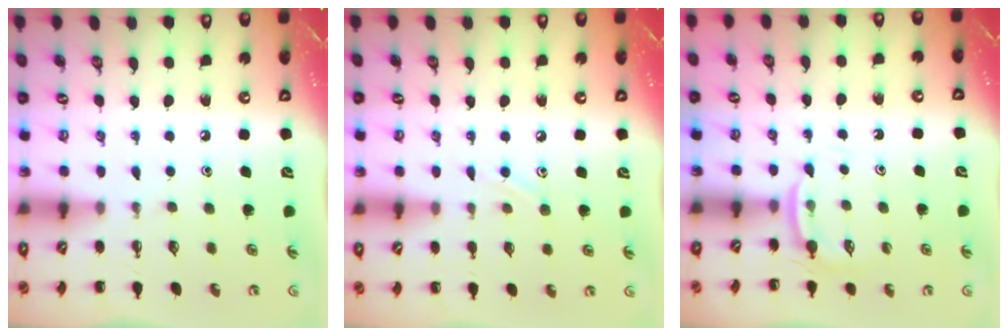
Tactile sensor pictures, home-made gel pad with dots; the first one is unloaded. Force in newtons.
{"total": 5.8, "press": 5.5, "slide": 1.8}
{"total": 4.1, "press": 3.9, "slide": 1.1}